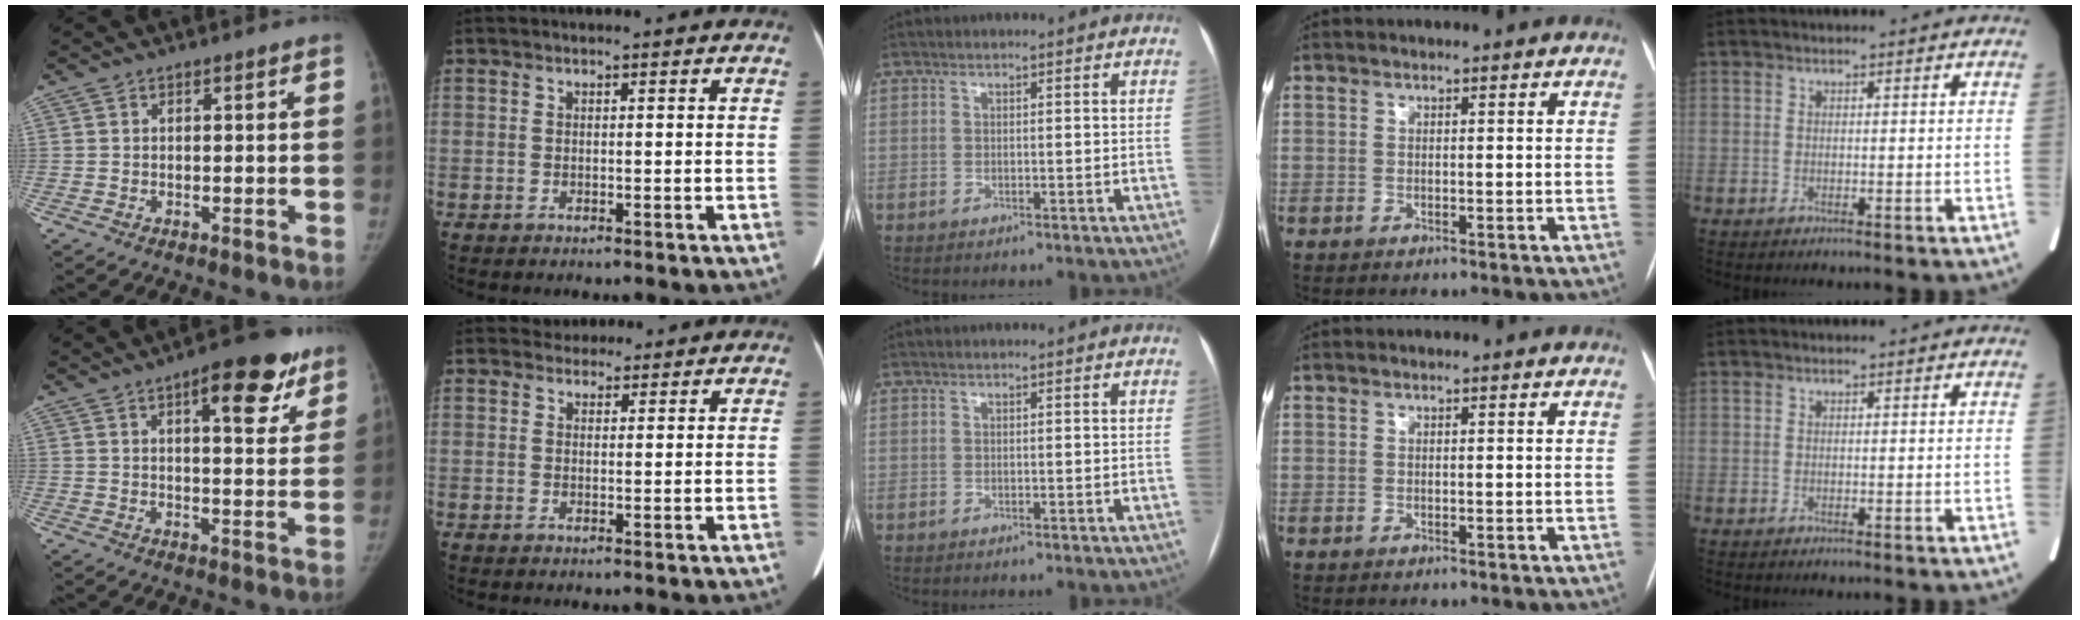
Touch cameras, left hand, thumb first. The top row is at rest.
{"thumb": {"total": 12.9, "force": [7.2, 4.7, 9.7], "torque": [-0.091, -0.025, 0.093]}, "index": {"total": 2.7, "force": [2.3, 1.4, -0.2], "torque": [0.007, 0.011, 0.031]}}